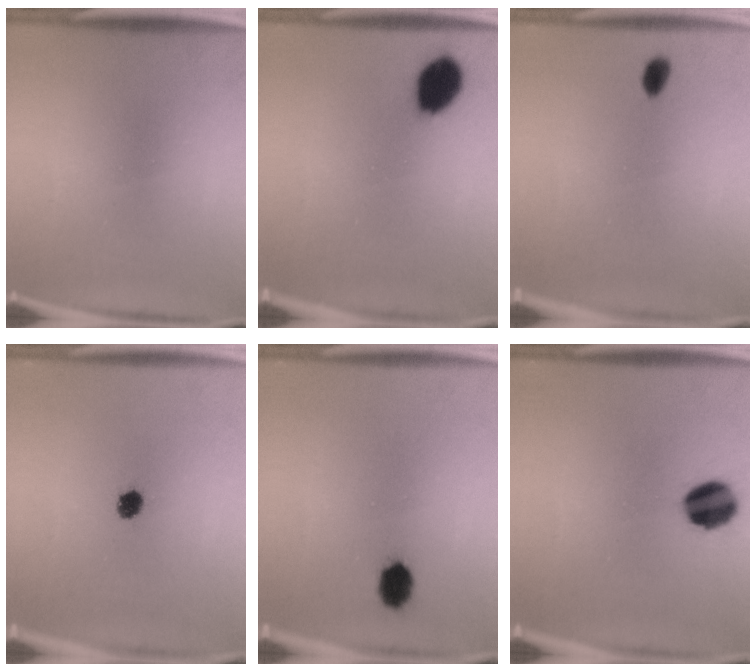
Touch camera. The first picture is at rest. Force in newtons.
{"total": 9.8}
{"total": 2.4}
{"total": 3.5}
{"total": 5.1}
{"total": 11.0}